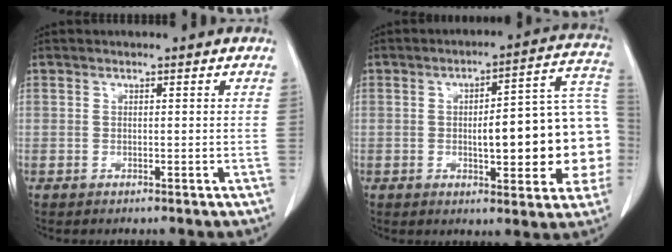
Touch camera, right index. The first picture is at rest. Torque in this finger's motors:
{"motor_torque": [1.79, -0.35, 0.48, 0.14]}